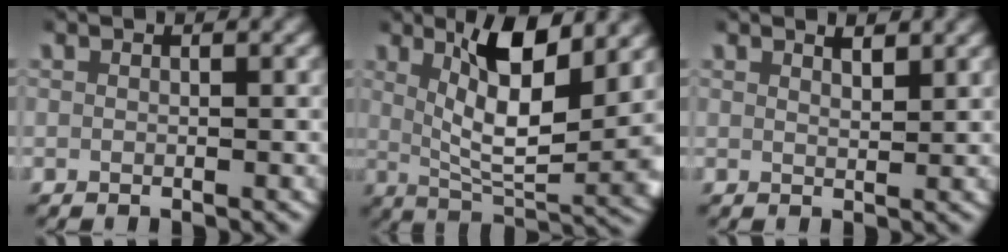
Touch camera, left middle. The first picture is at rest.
{"total": 9.8, "force": [2.7, 3.3, 8.8], "torque": [-0.136, -0.011, 0.050]}
{"total": 1.6, "force": [1.5, 0.1, 0.7], "torque": [-0.007, -0.008, 0.027]}